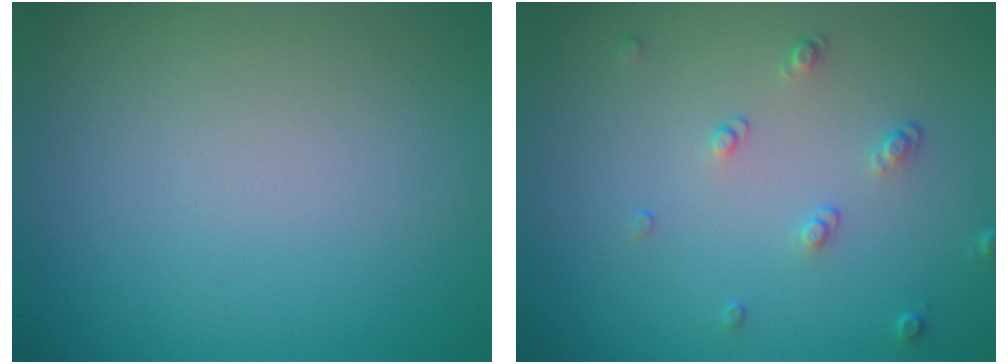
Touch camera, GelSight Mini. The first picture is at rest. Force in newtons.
{"total": 1.5, "press": 1.0, "slide": 1.1}